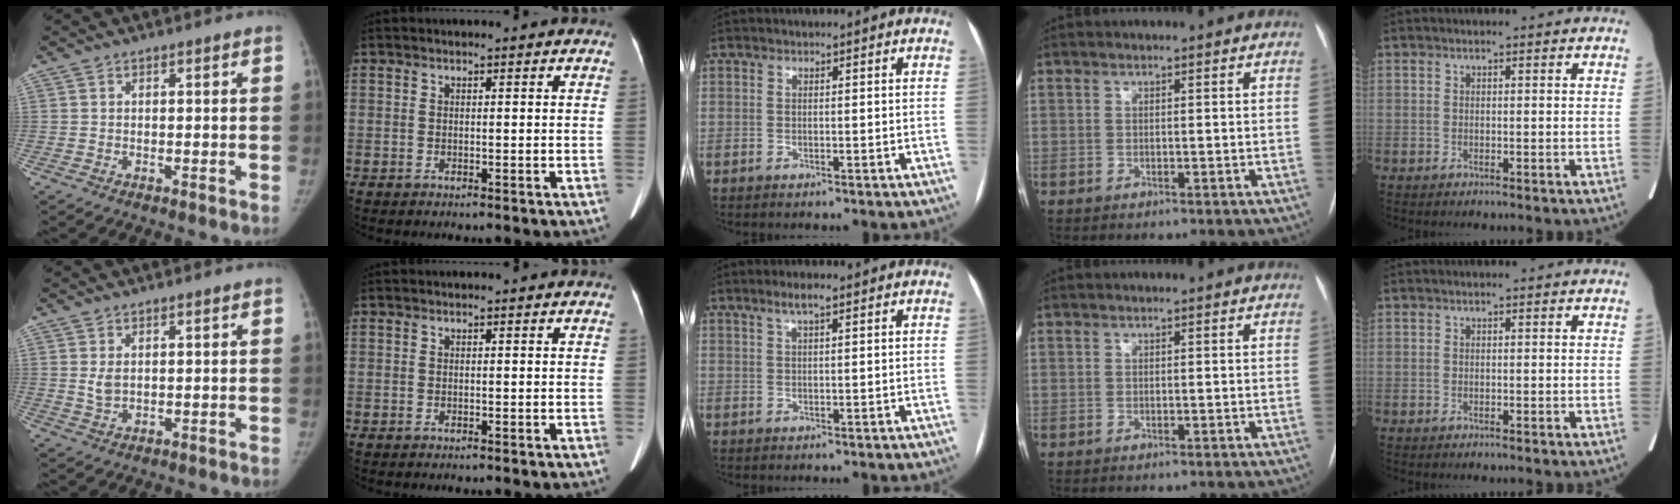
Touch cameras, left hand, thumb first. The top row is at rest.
{"thumb": {"total": 2.4, "force": [0.6, 1.5, 1.8], "torque": [-0.028, -0.008, 0.017]}, "middle": {"total": 2.6, "force": [1.7, 0.3, 2.0], "torque": [-0.042, 0.008, 0.031]}}